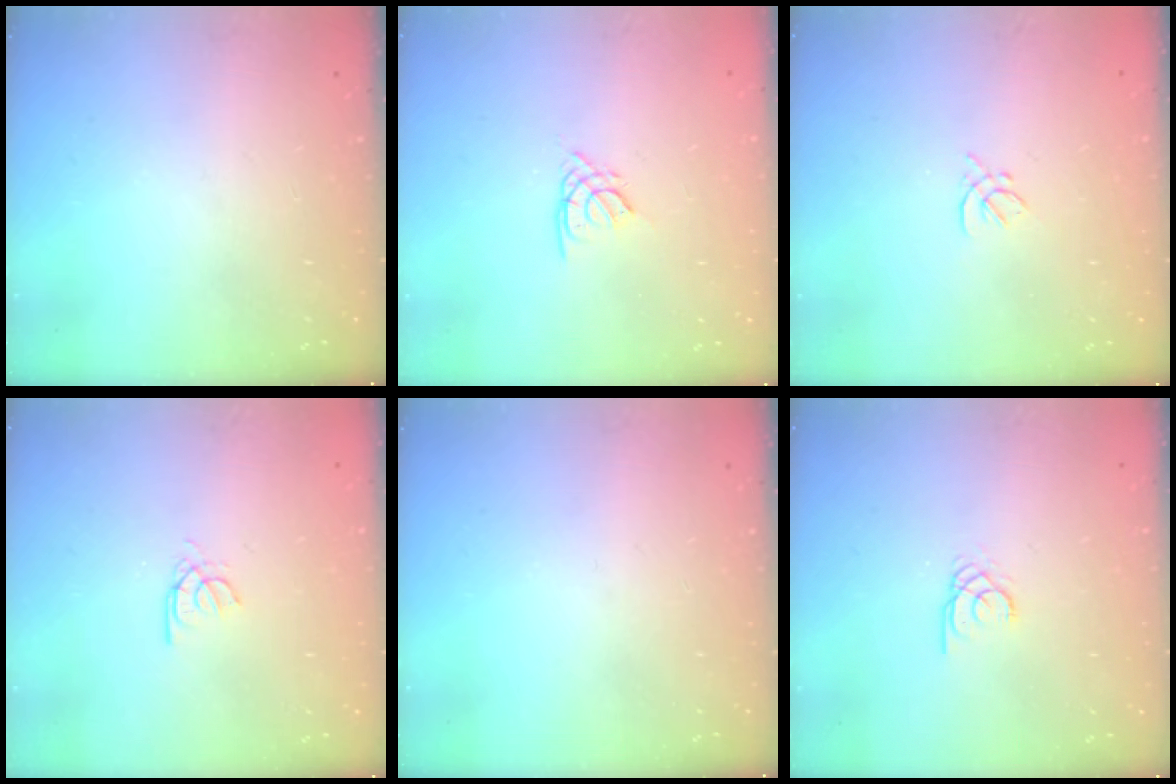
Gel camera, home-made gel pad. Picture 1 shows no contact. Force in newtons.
{"total": 1.9, "press": 1.8, "slide": 0.5}
{"total": 2.1, "press": 2.0, "slide": 0.7}
{"total": 2.6, "press": 2.6, "slide": 0.3}
{"total": 0.0}
{"total": 1.9, "press": 1.9, "slide": 0.0}